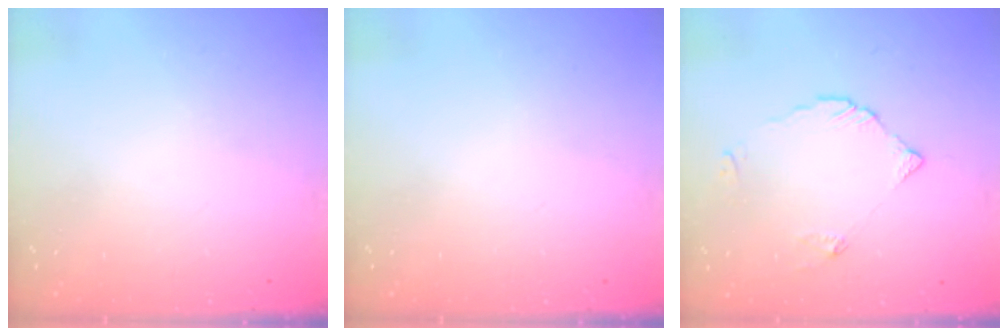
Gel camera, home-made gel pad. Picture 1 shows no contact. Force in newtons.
{"total": 0.0}
{"total": 3.9, "press": 3.9, "slide": 0.0}